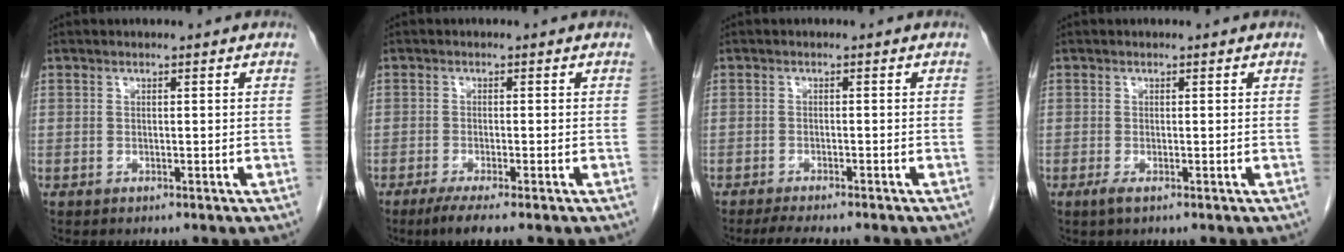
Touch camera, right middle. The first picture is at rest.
{"total": 3.8, "force": [-2.6, 0.0, 2.8], "torque": [-0.051, -0.012, -0.047]}
{"total": 5.5, "force": [-4.7, 0.6, 2.7], "torque": [-0.039, -0.011, -0.069]}
{"total": 1.1, "force": [-0.6, 0.1, 0.9], "torque": [-0.021, -0.003, -0.011]}